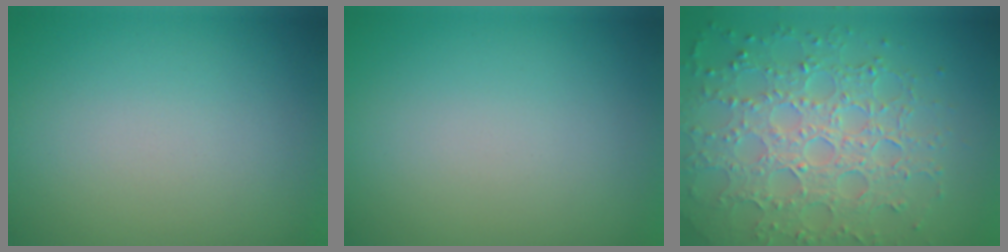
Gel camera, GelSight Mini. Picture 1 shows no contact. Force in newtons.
{"total": 0.0}
{"total": 8.0, "press": 5.7, "slide": 5.6}